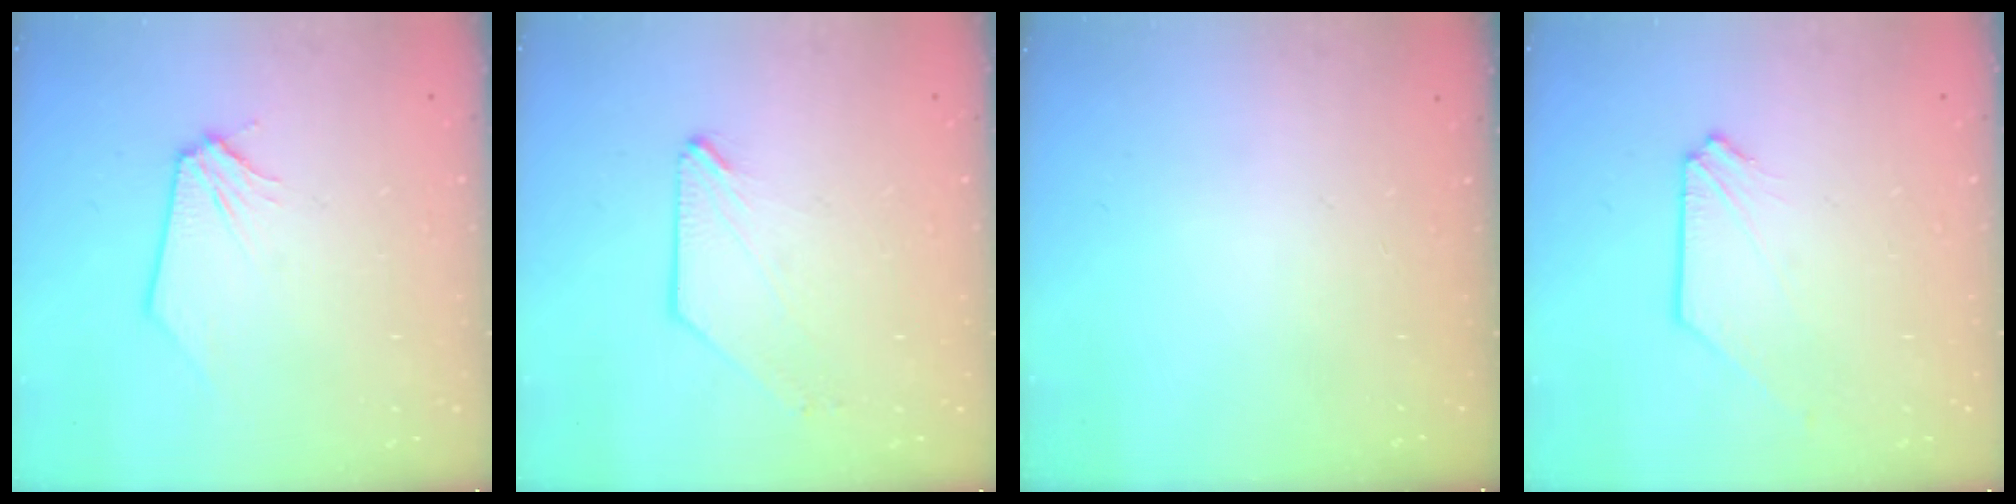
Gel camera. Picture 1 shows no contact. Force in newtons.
{"total": 0.7, "press": 0.7, "slide": 0.1}
{"total": 0.0}
{"total": 1.0, "press": 1.0, "slide": 0.2}